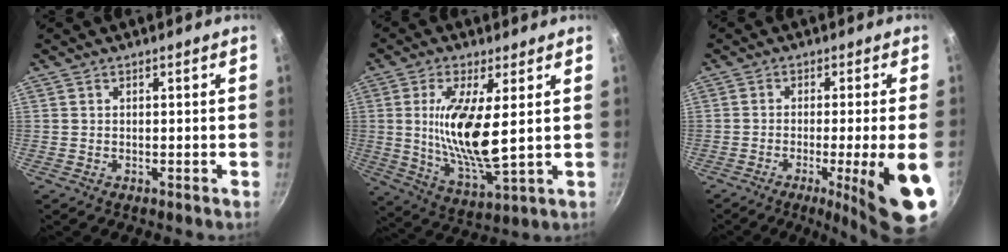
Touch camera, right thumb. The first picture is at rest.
{"total": 14.2, "force": [2.1, 4.2, 13.4], "torque": [-0.263, -0.022, 0.044]}
{"total": 14.3, "force": [-4.8, 1.1, 13.5], "torque": [-0.182, -0.002, -0.064]}